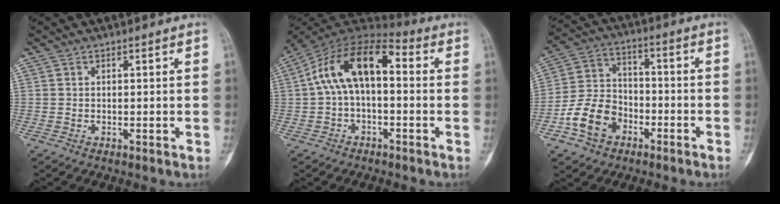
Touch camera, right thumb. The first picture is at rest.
{"total": 13.8, "force": [0.9, 7.3, 11.7], "torque": [-0.204, 0.050, 0.002]}
{"total": 10.9, "force": [-5.2, 7.7, 5.6], "torque": [-0.092, 0.045, -0.097]}